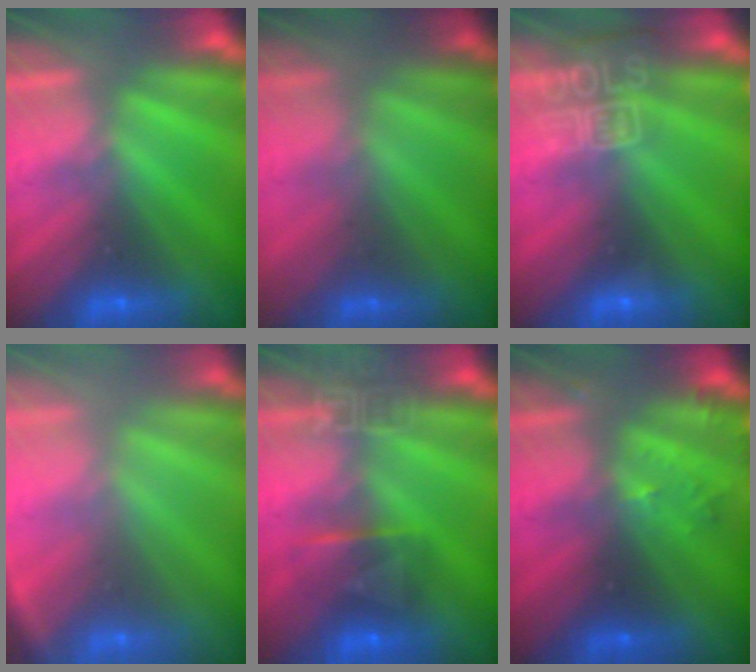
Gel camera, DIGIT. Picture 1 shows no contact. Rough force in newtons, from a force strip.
{"total": 1.7}
{"total": 7.1}
{"total": 2.5}
{"total": 9.1}
{"total": 2.8}